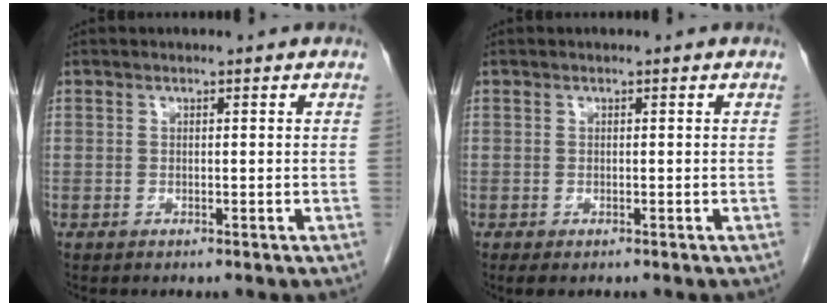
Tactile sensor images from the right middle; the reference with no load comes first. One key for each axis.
{"total": 0.9, "fx": -0.6, "fy": 0.3, "fz": 0.5, "tx": -0.007, "ty": -0.003, "tz": -0.005}